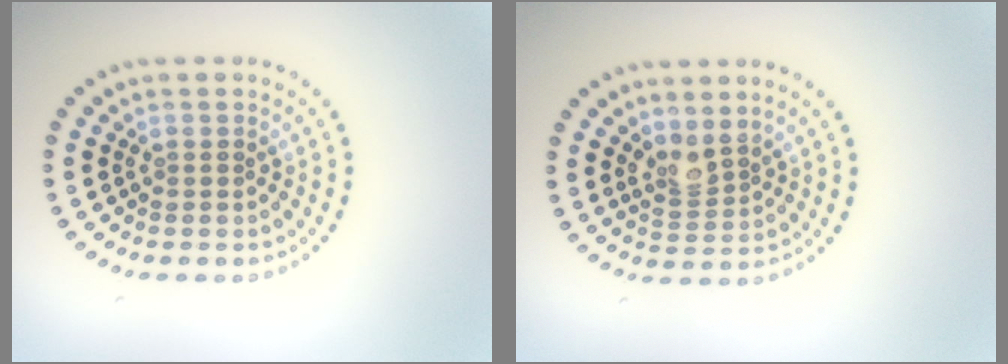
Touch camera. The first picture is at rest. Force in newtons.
{"total": 2.1, "press": 1.6, "slide": 1.4}